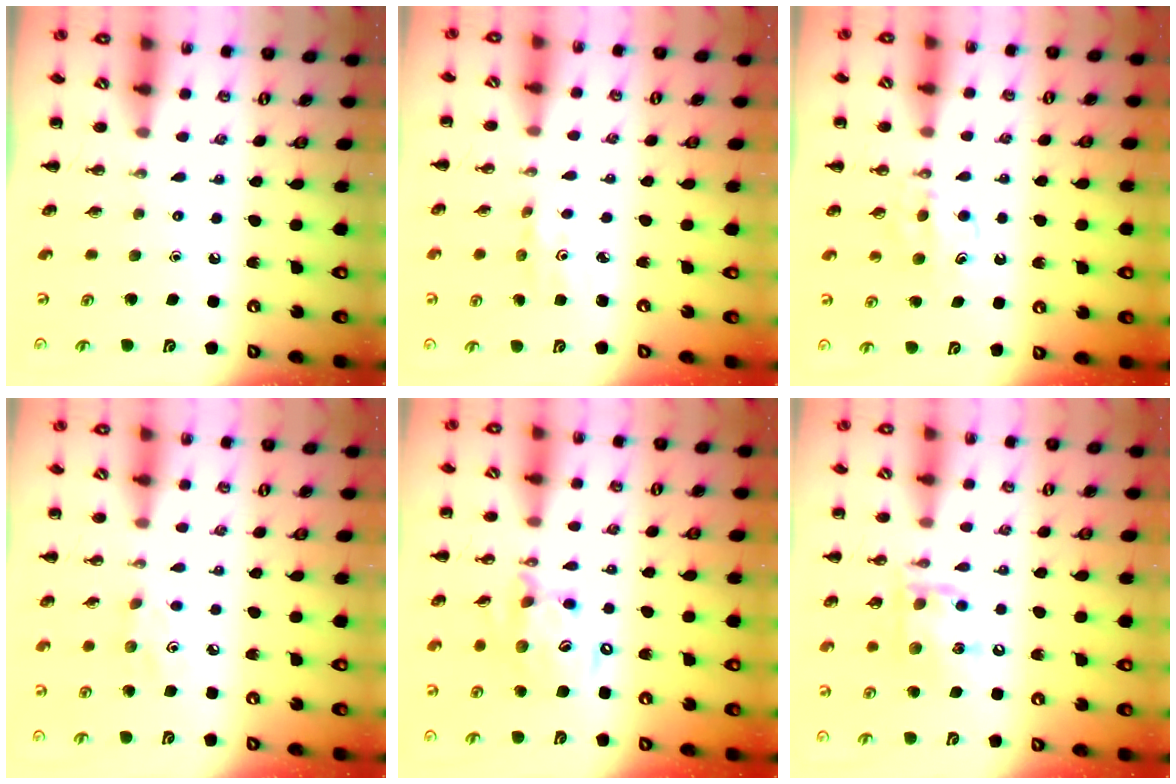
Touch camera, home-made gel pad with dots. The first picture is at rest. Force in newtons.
{"total": 1.9, "press": 1.9, "slide": 0.4}
{"total": 5.7, "press": 5.5, "slide": 1.6}
{"total": 3.7, "press": 3.6, "slide": 0.9}
{"total": 12.8, "press": 12.4, "slide": 3.1}
{"total": 13.9, "press": 13.8, "slide": 1.8}